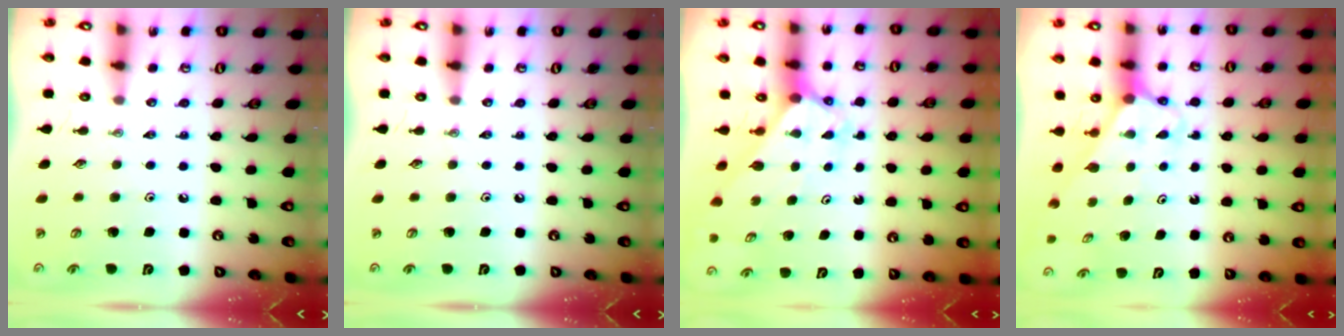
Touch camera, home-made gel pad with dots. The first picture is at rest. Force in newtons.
{"total": 0.0}
{"total": 3.0, "press": 2.9, "slide": 0.4}
{"total": 2.6, "press": 2.6, "slide": 0.2}